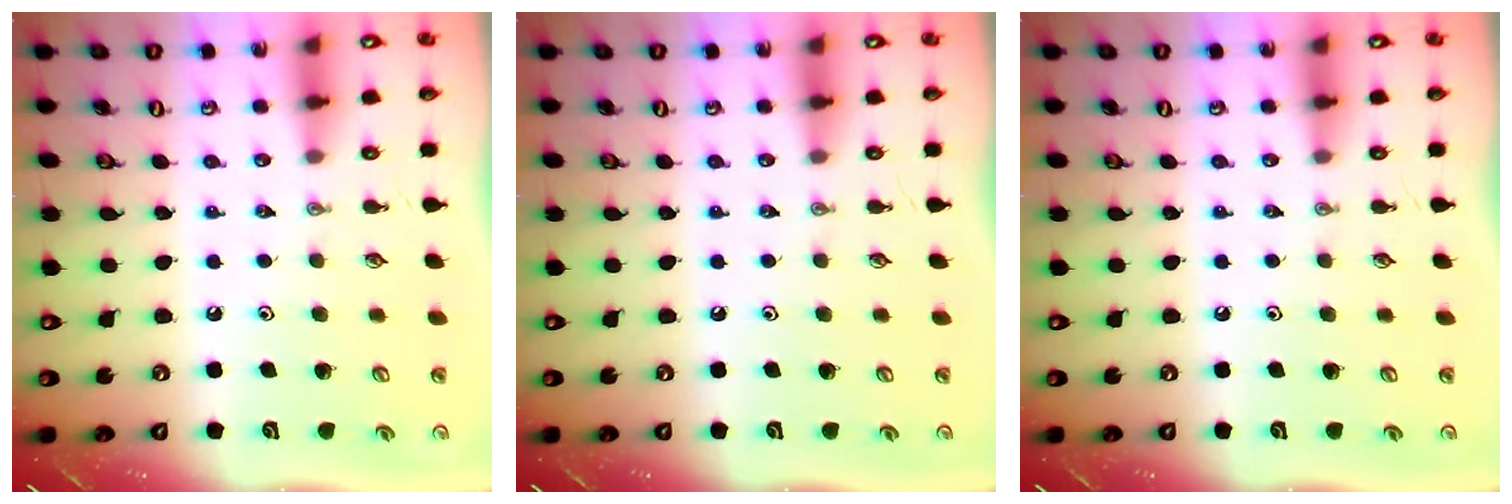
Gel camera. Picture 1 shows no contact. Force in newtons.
{"total": 0.0}
{"total": 0.0}